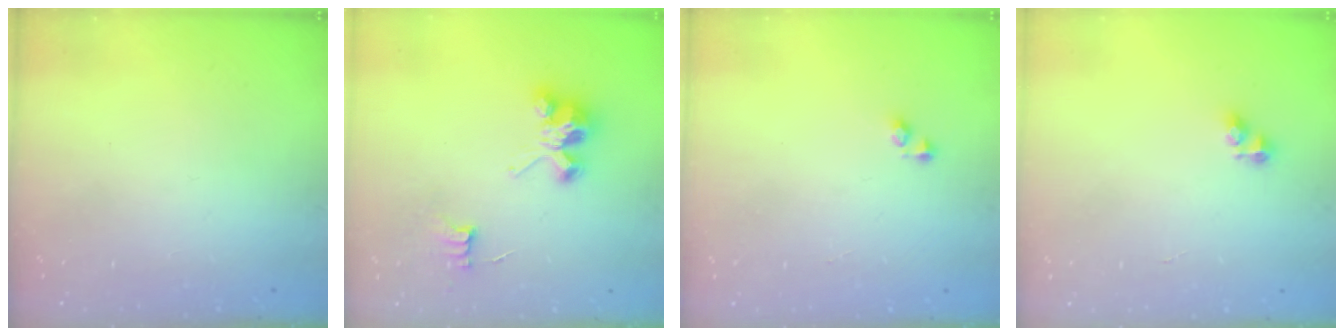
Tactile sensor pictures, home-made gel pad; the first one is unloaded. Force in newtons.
{"total": 7.9, "press": 7.9, "slide": 0.1}
{"total": 1.8, "press": 1.8, "slide": 0.2}
{"total": 5.0, "press": 5.0, "slide": 0.5}